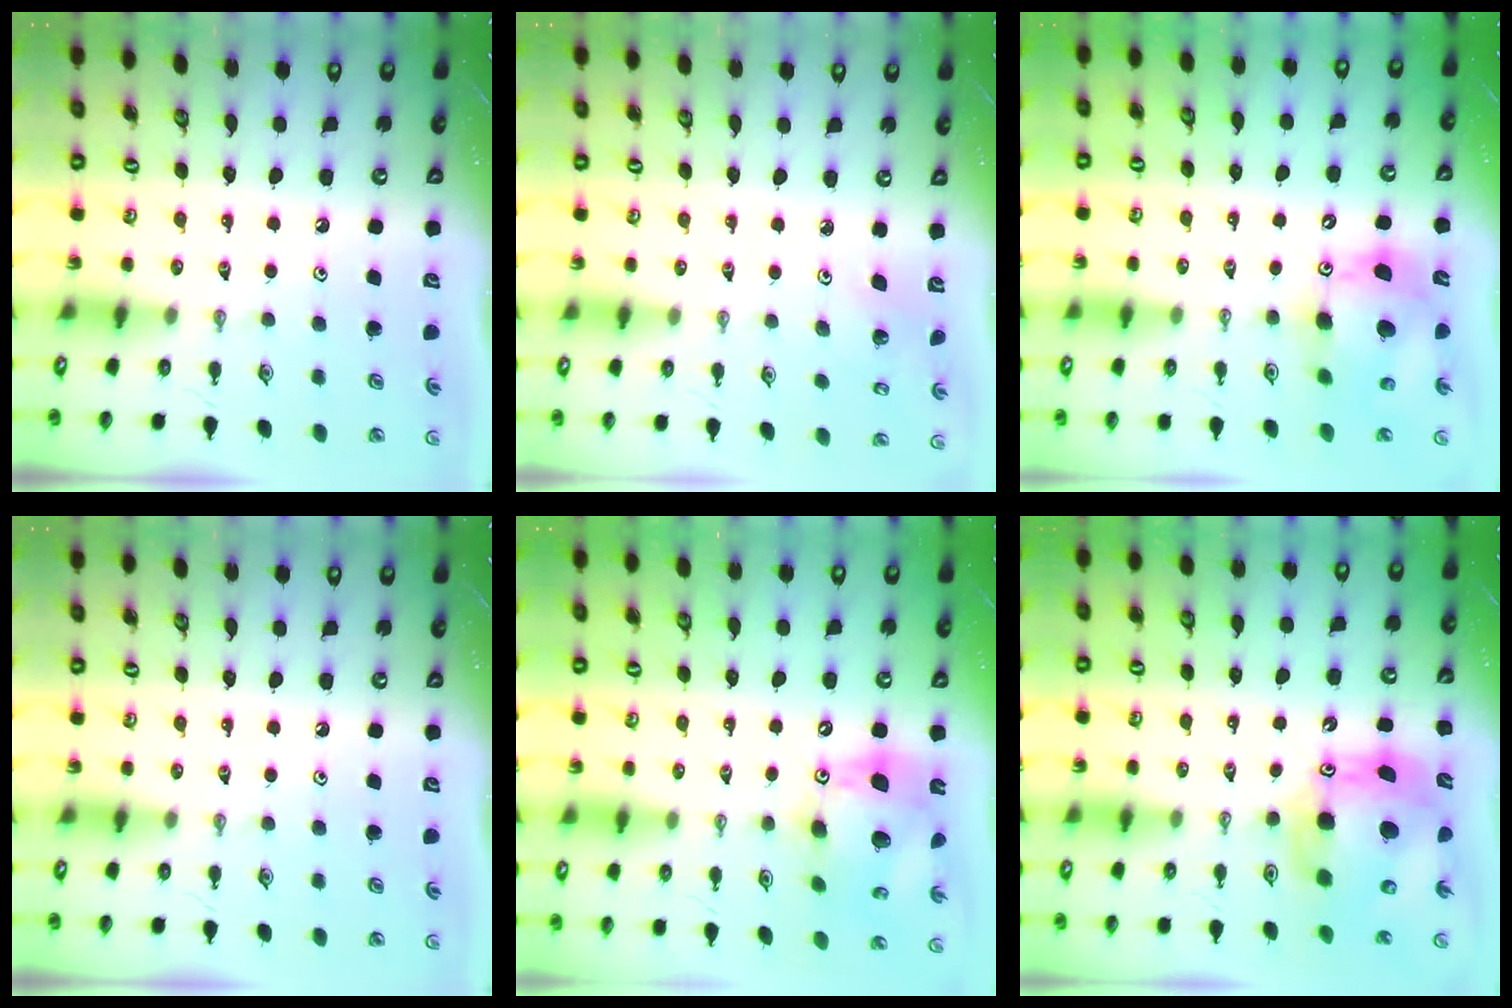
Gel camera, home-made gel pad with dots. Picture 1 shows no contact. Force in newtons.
{"total": 1.7, "press": 1.6, "slide": 0.2}
{"total": 14.2, "press": 14.0, "slide": 2.4}
{"total": 0.0}
{"total": 15.7, "press": 15.7, "slide": 1.4}
{"total": 13.8, "press": 13.8, "slide": 1.2}